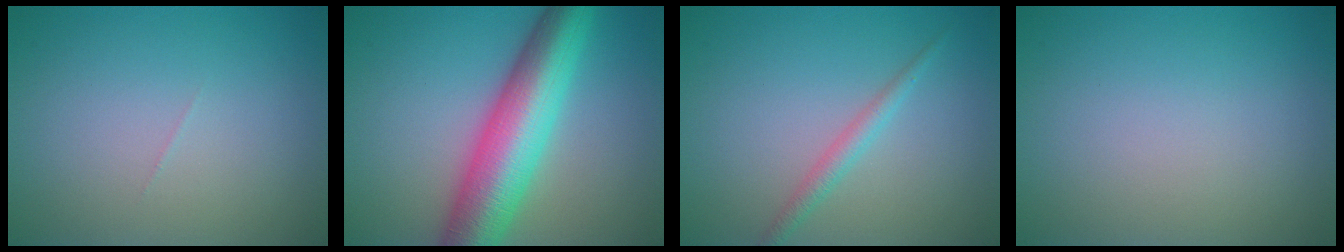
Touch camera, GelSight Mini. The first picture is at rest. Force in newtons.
{"total": 10.1, "press": 10.1, "slide": 0.1}
{"total": 1.6, "press": 1.6, "slide": 0.1}
{"total": 0.0}